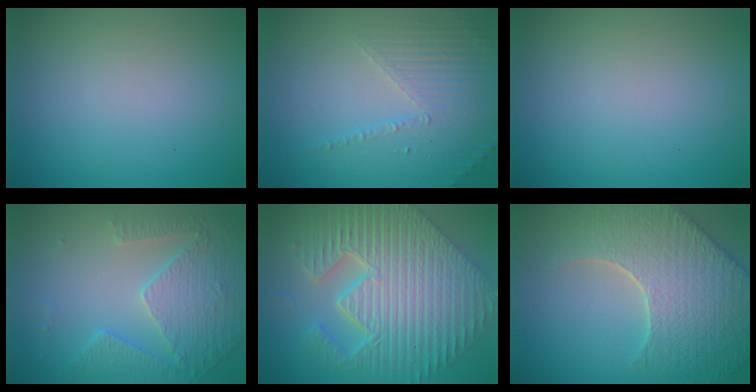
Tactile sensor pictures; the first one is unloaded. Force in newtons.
{"total": 5.3, "press": 3.3, "slide": 4.2}
{"total": 0.0}
{"total": 4.7, "press": 3.5, "slide": 3.1}
{"total": 11.1, "press": 8.1, "slide": 7.6}
{"total": 9.0, "press": 6.4, "slide": 6.4}